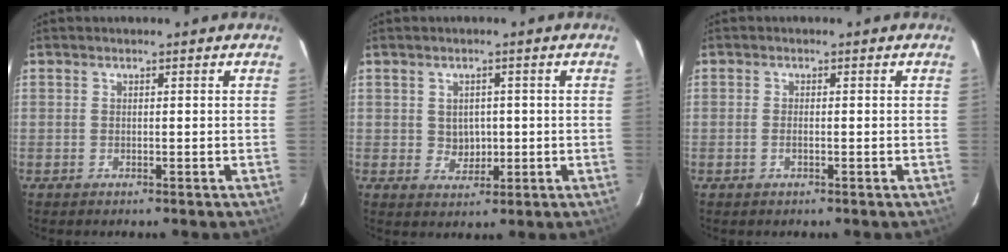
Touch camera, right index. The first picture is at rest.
{"total": 3.6, "force": [0.1, 3.3, 1.5], "torque": [-0.023, 0.004, 0.010]}
{"total": 1.0, "force": [-0.4, 0.4, 0.9], "torque": [-0.019, 0.000, -0.007]}